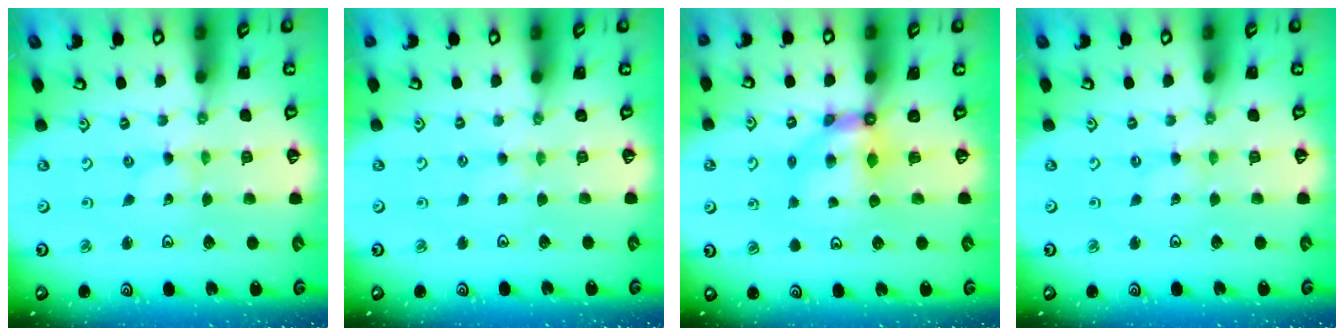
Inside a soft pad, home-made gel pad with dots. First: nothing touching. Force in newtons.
{"total": 2.1, "press": 2.1, "slide": 0.3}
{"total": 6.0, "press": 5.9, "slide": 0.4}
{"total": 0.6, "press": 0.6, "slide": 0.2}